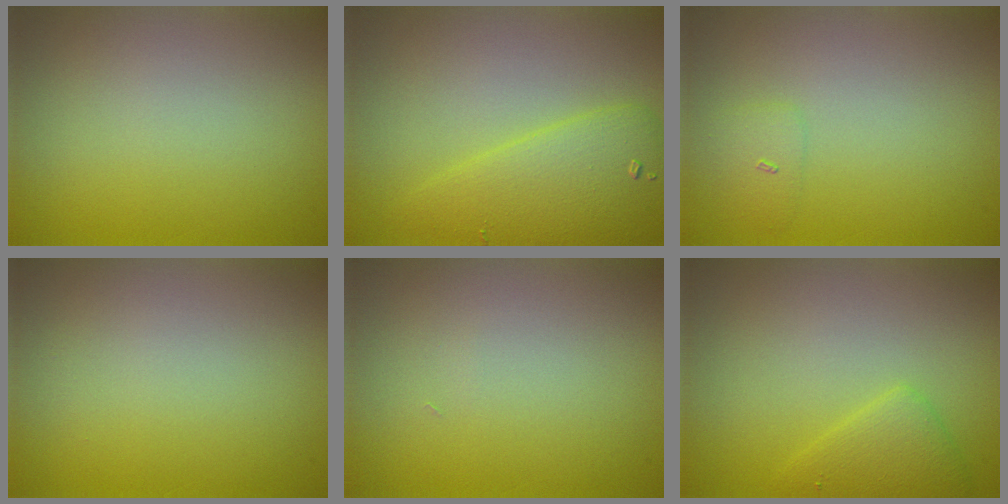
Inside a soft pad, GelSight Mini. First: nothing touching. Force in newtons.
{"total": 4.5, "press": 4.5, "slide": 0.2}
{"total": 1.1, "press": 1.1, "slide": 0.0}
{"total": 0.0}
{"total": 0.0}
{"total": 2.4, "press": 2.4, "slide": 0.1}